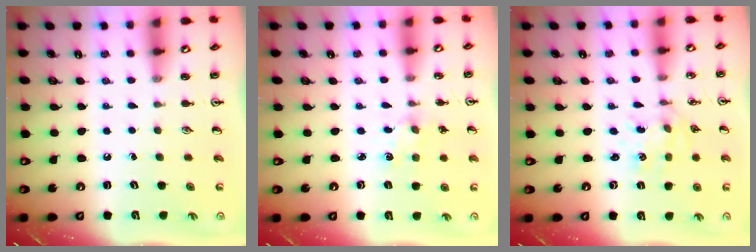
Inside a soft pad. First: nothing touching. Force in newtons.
{"total": 2.5, "press": 2.4, "slide": 0.4}
{"total": 1.1, "press": 1.1, "slide": 0.1}